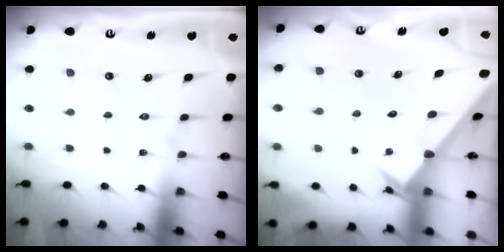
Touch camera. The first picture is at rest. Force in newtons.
{"total": 2.3, "press": 2.3, "slide": 0.2}